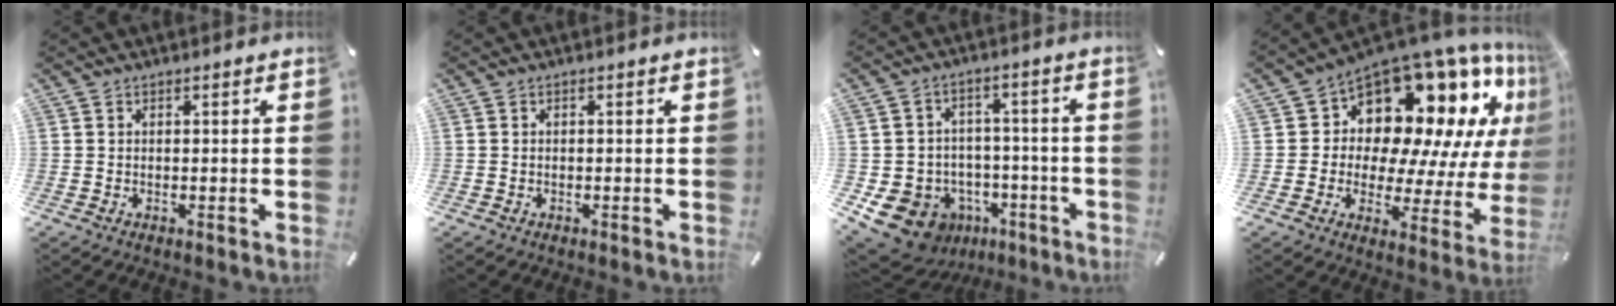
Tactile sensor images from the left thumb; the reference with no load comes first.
{"total": 0.0}
{"total": 12.4, "force": [-5.8, 10.3, 3.8], "torque": [-0.064, 0.035, -0.086]}
{"total": 16.9, "force": [10.5, 10.4, 8.3], "torque": [-0.114, -0.107, 0.185]}